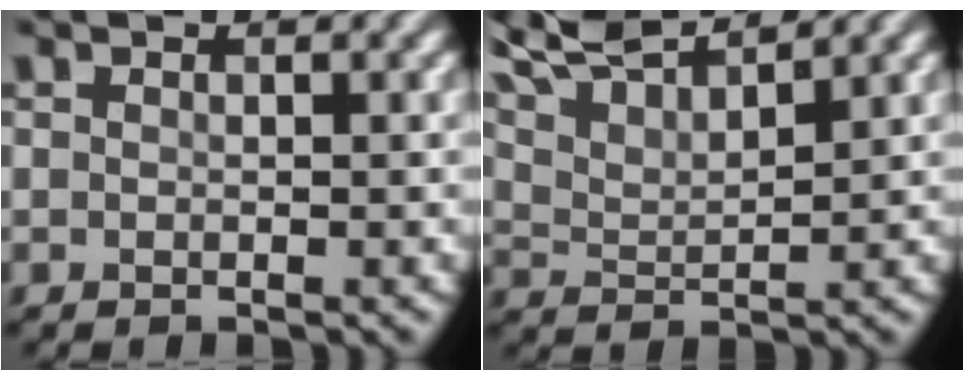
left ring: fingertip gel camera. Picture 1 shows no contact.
{"total": 7.9, "force": [6.8, 1.6, 3.7], "torque": [-0.083, 0.023, 0.107]}